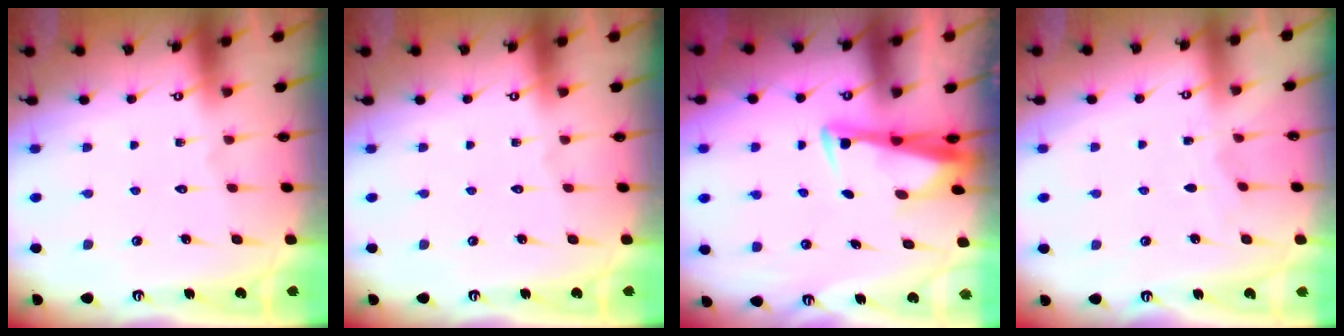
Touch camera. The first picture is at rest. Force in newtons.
{"total": 0.0}
{"total": 3.6, "press": 3.5, "slide": 0.9}
{"total": 2.6, "press": 2.6, "slide": 0.4}